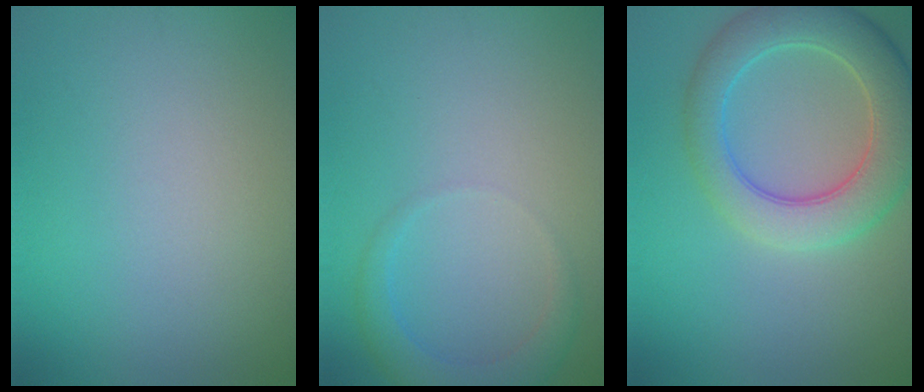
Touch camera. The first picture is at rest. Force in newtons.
{"total": 2.7, "press": 2.6, "slide": 0.3}
{"total": 6.8, "press": 6.8, "slide": 0.5}